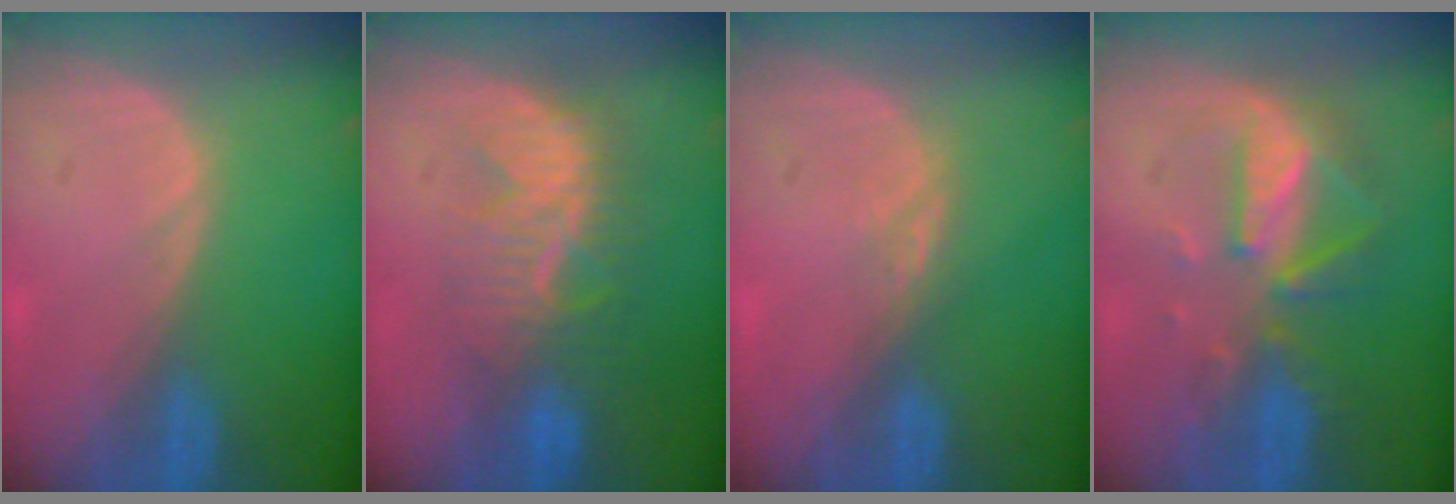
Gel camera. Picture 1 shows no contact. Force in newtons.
{"total": 8.3, "press": 7.9, "slide": 2.3}
{"total": 2.0, "press": 1.5, "slide": 1.3}
{"total": 8.0, "press": 7.4, "slide": 3.0}